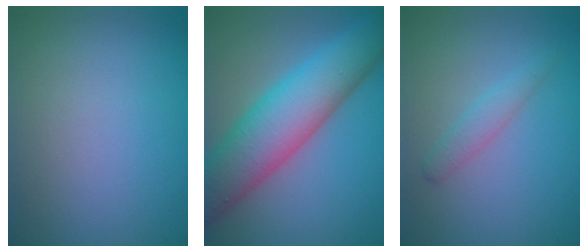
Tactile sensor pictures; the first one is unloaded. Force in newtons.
{"total": 9.7, "press": 9.6, "slide": 0.6}
{"total": 1.6, "press": 1.6, "slide": 0.1}